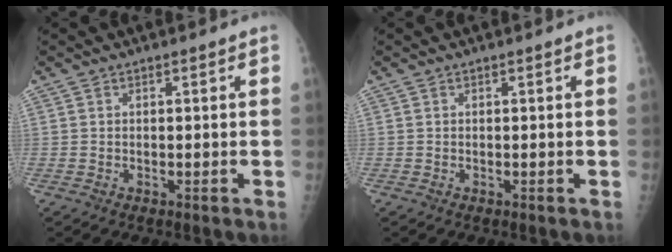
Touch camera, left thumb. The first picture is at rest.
{"total": 0.0}